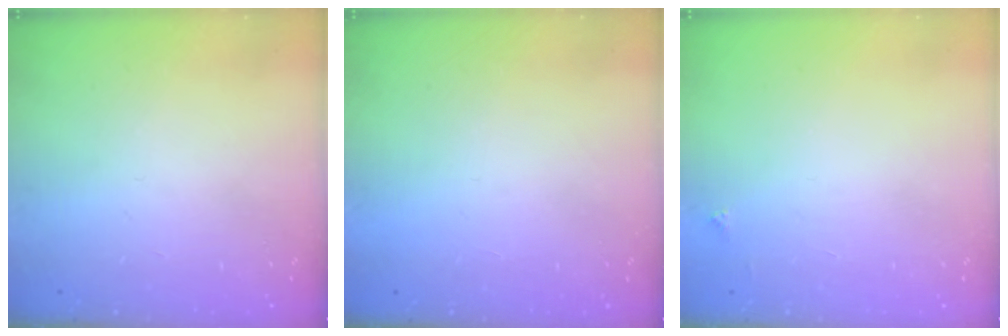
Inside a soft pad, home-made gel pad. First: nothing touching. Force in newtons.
{"total": 1.6, "press": 1.6, "slide": 0.1}
{"total": 2.0, "press": 2.0, "slide": 0.3}